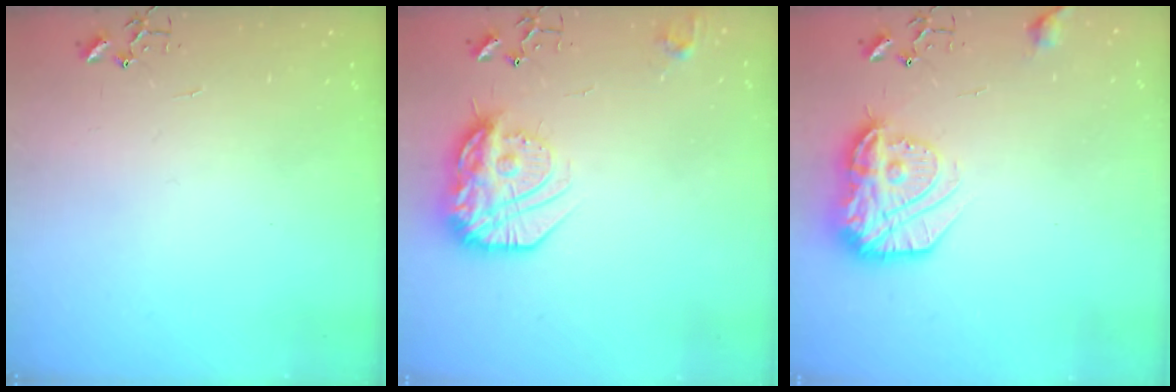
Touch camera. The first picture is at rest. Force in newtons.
{"total": 19.0, "press": 18.9, "slide": 1.4}
{"total": 17.2, "press": 17.2, "slide": 1.1}